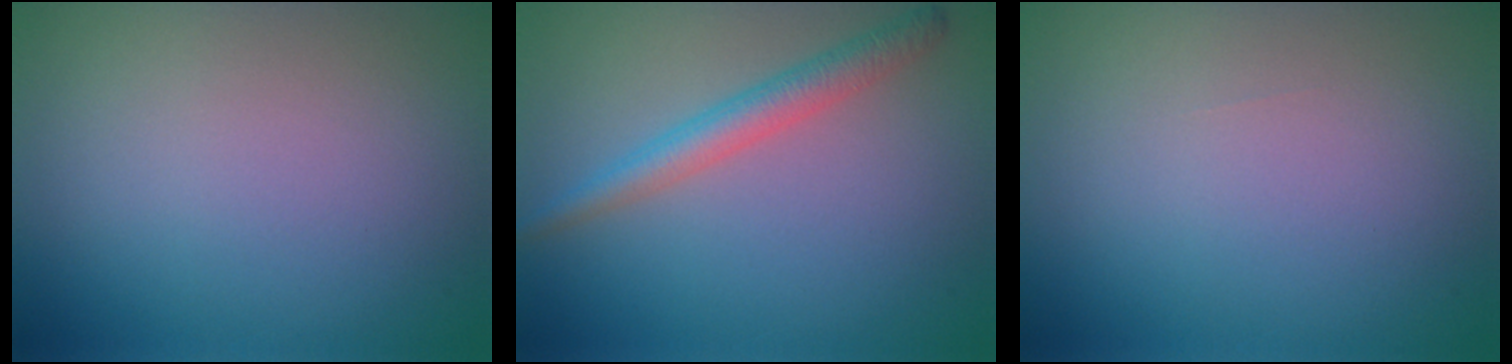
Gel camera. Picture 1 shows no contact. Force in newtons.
{"total": 3.0, "press": 3.0, "slide": 0.0}
{"total": 0.0}